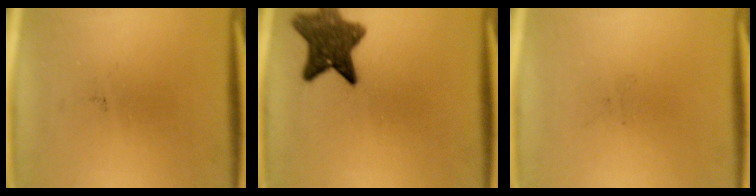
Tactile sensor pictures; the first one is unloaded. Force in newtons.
{"total": 8.9}
{"total": 0.0}